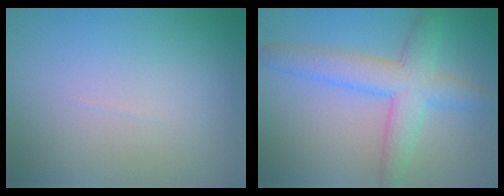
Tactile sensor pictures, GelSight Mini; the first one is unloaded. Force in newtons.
{"total": 5.4, "press": 5.4, "slide": 0.2}